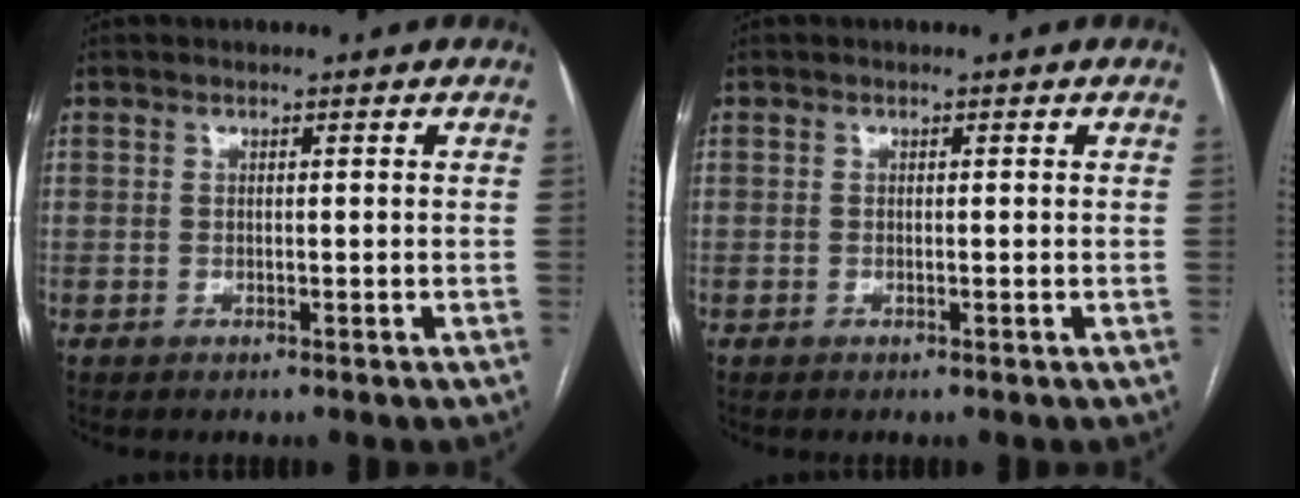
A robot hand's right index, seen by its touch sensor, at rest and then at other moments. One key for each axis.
{"total": 0.0}